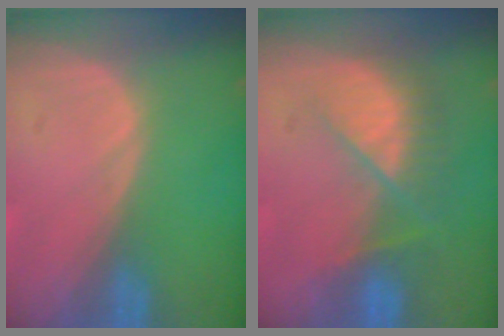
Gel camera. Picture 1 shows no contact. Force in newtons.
{"total": 7.7, "press": 7.1, "slide": 3.1}